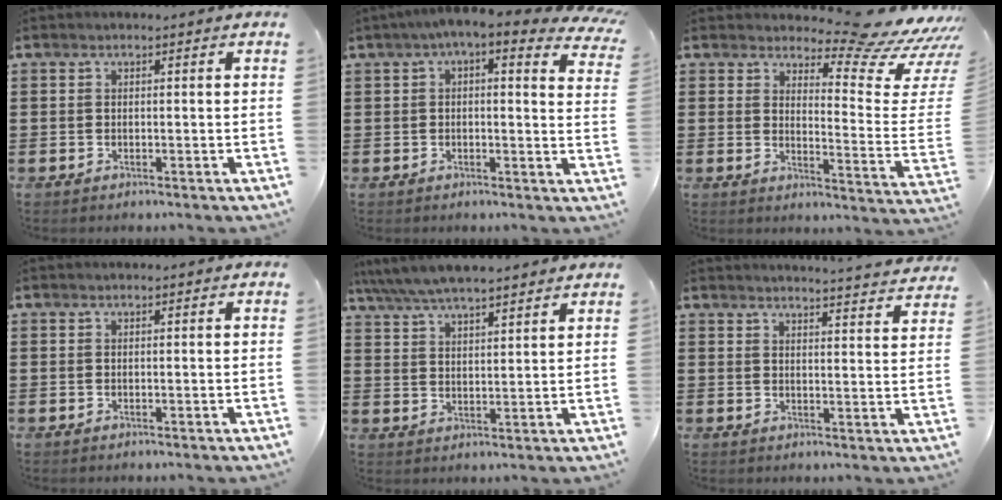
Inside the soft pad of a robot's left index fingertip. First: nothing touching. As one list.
[{"total": 4.4, "force": [2.9, 0.2, 3.3], "torque": [-0.067, -0.015, 0.044]}, {"total": 10.3, "force": [8.8, 1.3, 5.3], "torque": [-0.088, -0.071, 0.143]}, {"total": 0.0}, {"total": 5.3, "force": [5.0, 0.5, 1.6], "torque": [-0.050, -0.017, 0.089]}, {"total": 3.7, "force": [3.6, -0.8, 0.0], "torque": [-0.006, -0.029, 0.060]}]